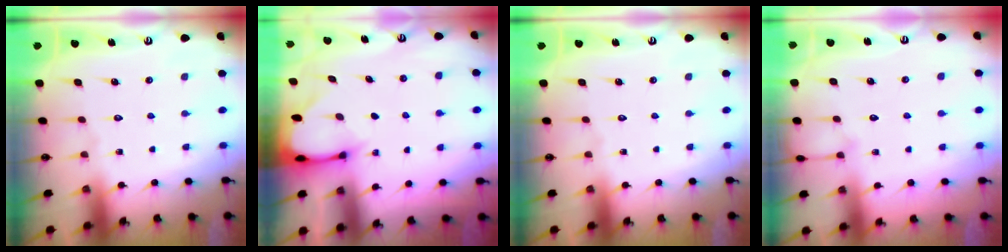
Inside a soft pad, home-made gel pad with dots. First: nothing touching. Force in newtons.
{"total": 2.1, "press": 2.1, "slide": 0.1}
{"total": 0.0}
{"total": 3.7, "press": 3.7, "slide": 0.5}